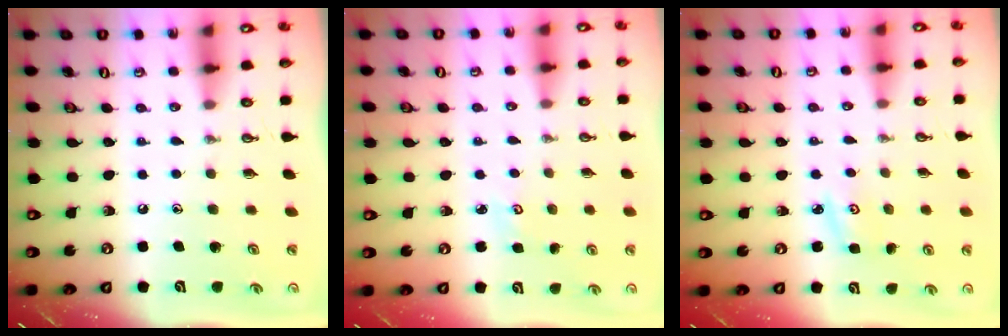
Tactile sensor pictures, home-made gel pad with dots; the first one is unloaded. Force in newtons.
{"total": 2.7, "press": 2.7, "slide": 0.3}
{"total": 3.7, "press": 3.6, "slide": 0.6}